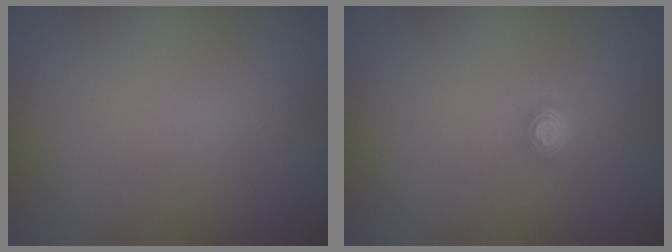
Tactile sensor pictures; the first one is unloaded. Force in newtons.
{"total": 1.4, "press": 1.1, "slide": 1.0}